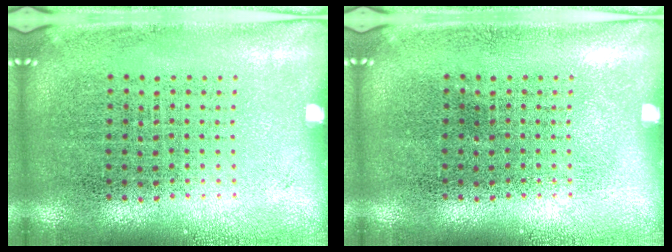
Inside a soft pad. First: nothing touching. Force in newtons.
{"total": 0.0}